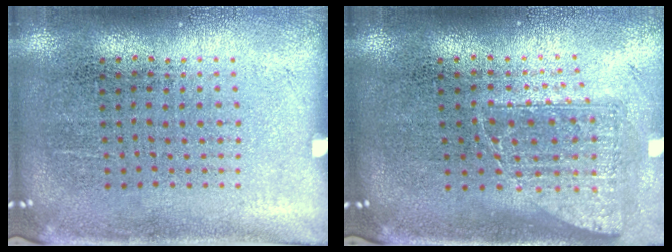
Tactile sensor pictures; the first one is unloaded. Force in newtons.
{"total": 1.5, "press": 1.2, "slide": 0.9}